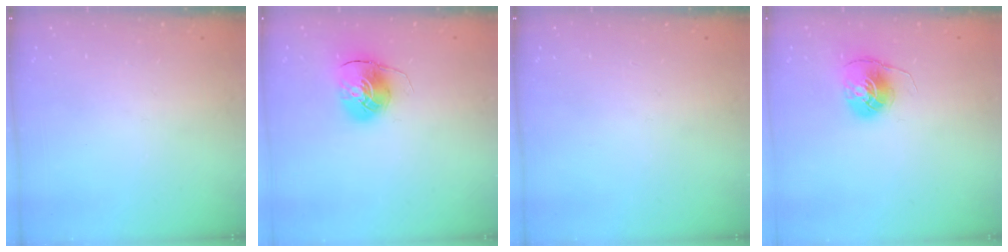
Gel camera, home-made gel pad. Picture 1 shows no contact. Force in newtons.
{"total": 8.6, "press": 8.6, "slide": 0.6}
{"total": 0.0}
{"total": 6.8, "press": 6.8, "slide": 0.3}